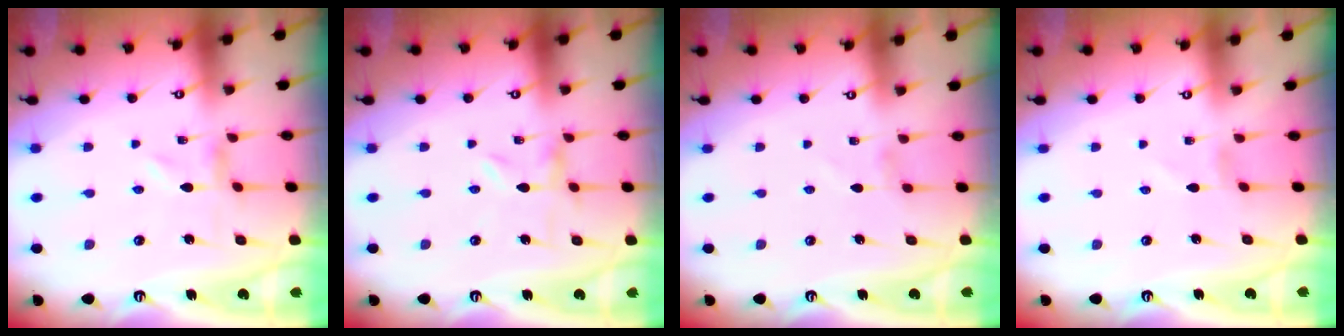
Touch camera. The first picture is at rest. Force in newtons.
{"total": 0.0}
{"total": 0.0}
{"total": 0.0}